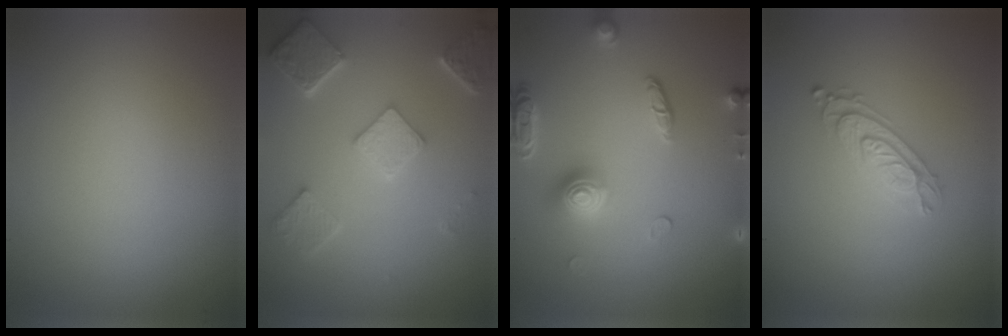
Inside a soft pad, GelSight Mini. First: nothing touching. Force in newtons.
{"total": 4.9, "press": 3.8, "slide": 3.1}
{"total": 4.1, "press": 3.5, "slide": 2.0}
{"total": 2.6, "press": 2.3, "slide": 1.3}